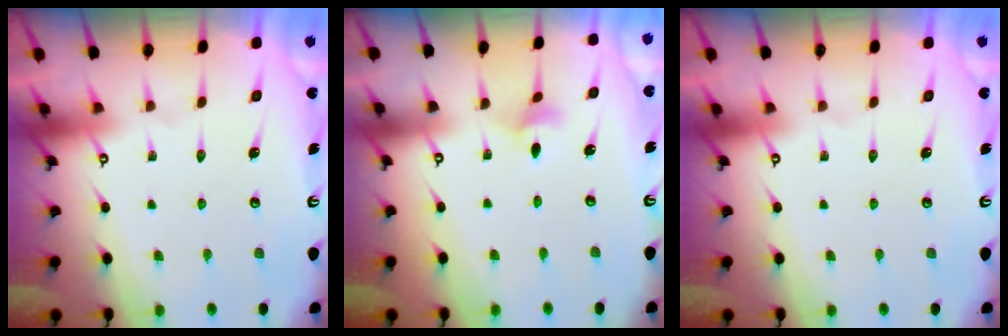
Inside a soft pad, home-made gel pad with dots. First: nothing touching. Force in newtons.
{"total": 3.0, "press": 2.9, "slide": 0.5}
{"total": 0.0}